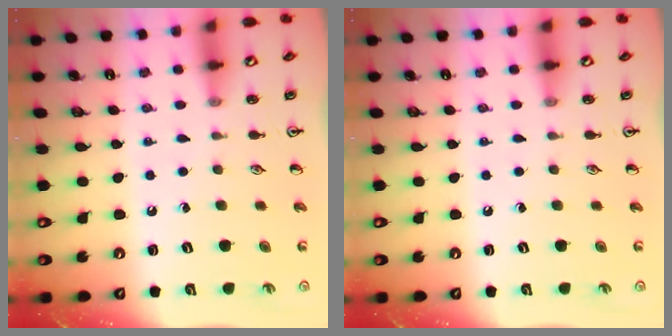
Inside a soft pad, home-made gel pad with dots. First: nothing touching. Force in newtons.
{"total": 0.0}